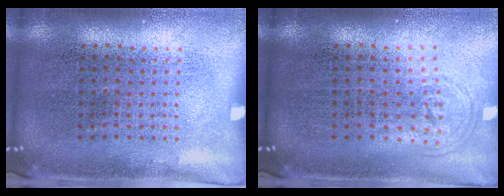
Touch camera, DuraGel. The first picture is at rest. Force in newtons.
{"total": 0.8, "press": 0.6, "slide": 0.6}